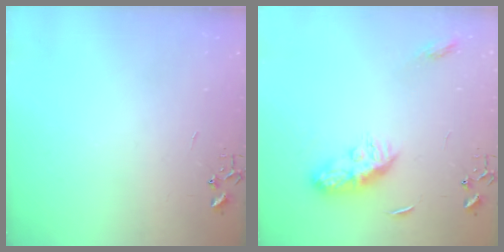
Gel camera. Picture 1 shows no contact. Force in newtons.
{"total": 9.7, "press": 9.7, "slide": 0.1}